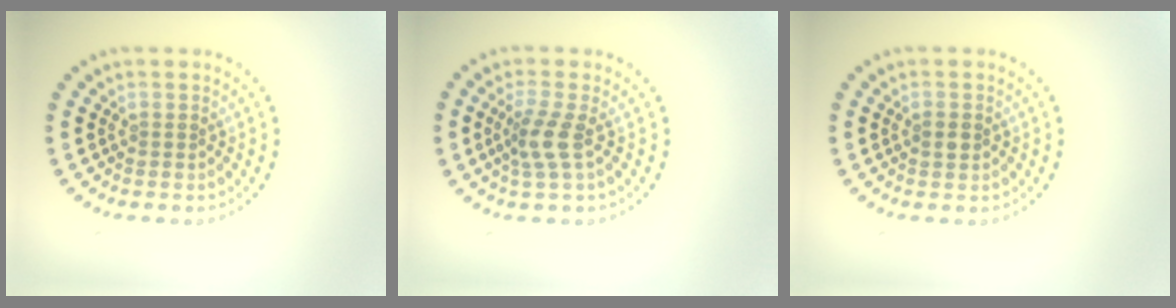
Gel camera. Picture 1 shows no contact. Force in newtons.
{"total": 2.5, "press": 1.9, "slide": 1.6}
{"total": 1.5, "press": 1.5, "slide": 0.1}